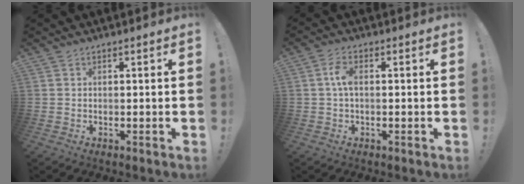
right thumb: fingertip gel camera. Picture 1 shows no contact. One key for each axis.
{"total": 4.7, "fx": 0.3, "fy": 2.2, "fz": 4.2, "tx": -0.088, "ty": 0.010, "tz": 0.005}